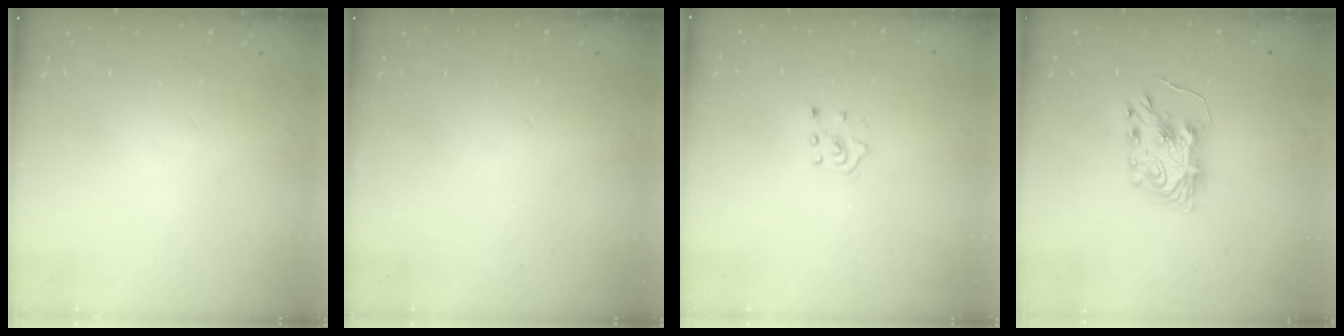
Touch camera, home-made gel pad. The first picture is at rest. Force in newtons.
{"total": 0.0}
{"total": 2.4, "press": 2.4, "slide": 0.5}
{"total": 8.1, "press": 8.1, "slide": 0.5}